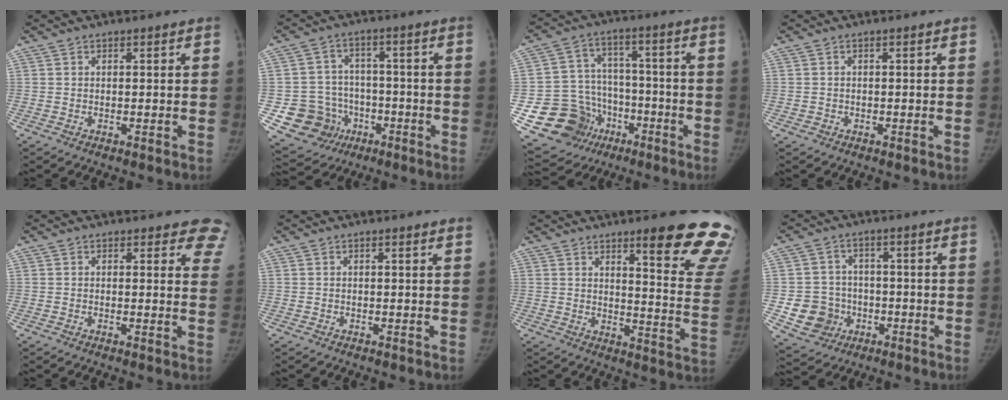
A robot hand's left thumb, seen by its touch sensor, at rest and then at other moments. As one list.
[{"total": 11.6, "force": [-3.9, 10.6, 2.3], "torque": [-0.023, 0.039, -0.048]}, {"total": 16.3, "force": [-6.3, 14.3, 4.7], "torque": [-0.054, 0.078, -0.085]}, {"total": 0.9, "force": [-0.4, 0.8, -0.2], "torque": [0.012, 0.006, -0.006]}, {"total": 7.5, "force": [6.3, 3.3, 2.5], "torque": [0.024, -0.025, 0.038]}, {"total": 1.0, "force": [0.8, -0.1, 0.7], "torque": [-0.007, 0.003, 0.009]}, {"total": 18.9, "force": [13.2, 2.8, 13.2], "torque": [-0.134, -0.098, 0.162]}, {"total": 8.7, "force": [-2.3, 8.1, 2.1], "torque": [-0.010, 0.019, -0.029]}]